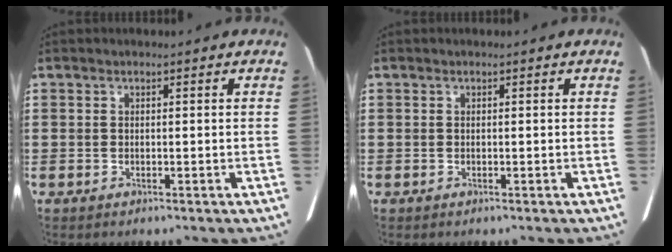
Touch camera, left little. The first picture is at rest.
{"total": 0.0}